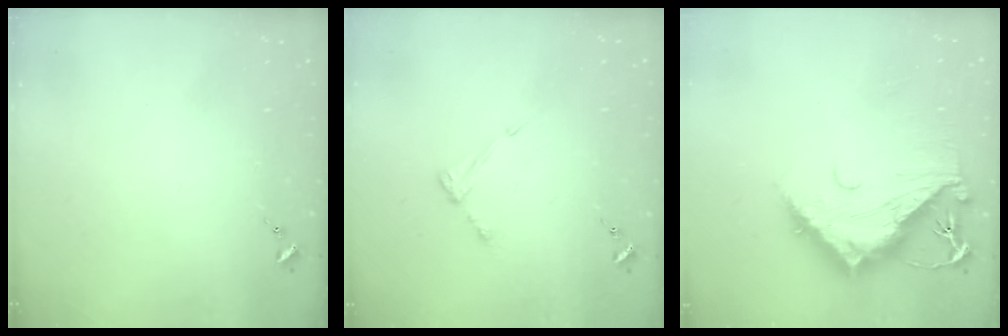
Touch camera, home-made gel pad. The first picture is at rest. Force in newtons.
{"total": 5.2, "press": 5.1, "slide": 0.6}
{"total": 15.4, "press": 15.3, "slide": 1.6}